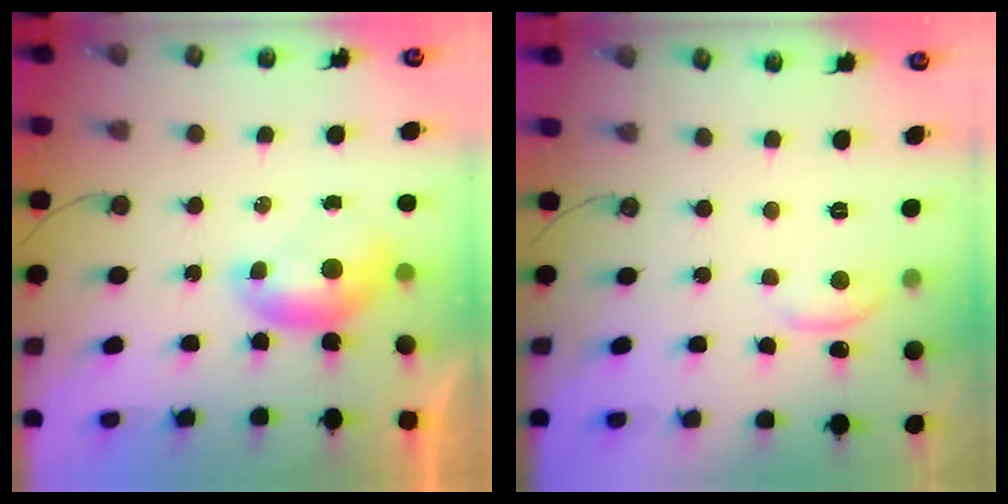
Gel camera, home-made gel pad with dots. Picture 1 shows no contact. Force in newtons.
{"total": 0.9, "press": 0.8, "slide": 0.4}